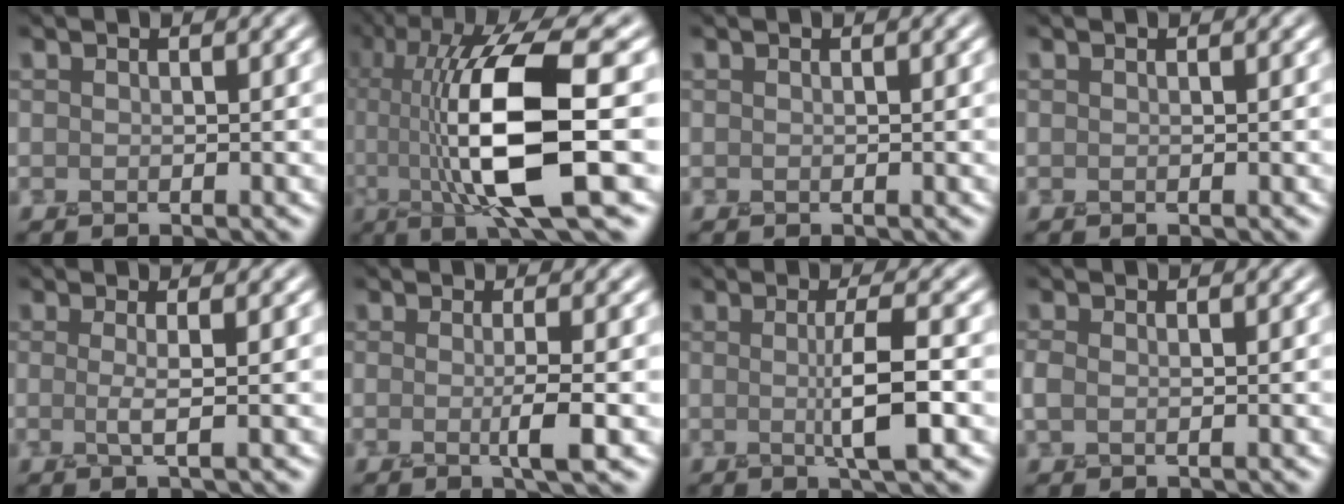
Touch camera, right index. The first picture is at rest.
{"total": 12.5, "force": [-0.2, 2.9, 12.2], "torque": [-0.205, 0.003, -0.001]}
{"total": 0.0}
{"total": 0.0}
{"total": 1.9, "force": [-0.1, 0.5, 1.8], "torque": [-0.031, -0.005, -0.010]}
{"total": 2.7, "force": [-0.4, 0.4, 2.6], "torque": [-0.039, -0.010, -0.011]}
{"total": 4.0, "force": [-0.3, 0.5, 4.0], "torque": [-0.070, -0.006, -0.005]}
{"total": 0.7, "force": [-0.2, 0.5, 0.5], "torque": [-0.014, -0.003, -0.004]}